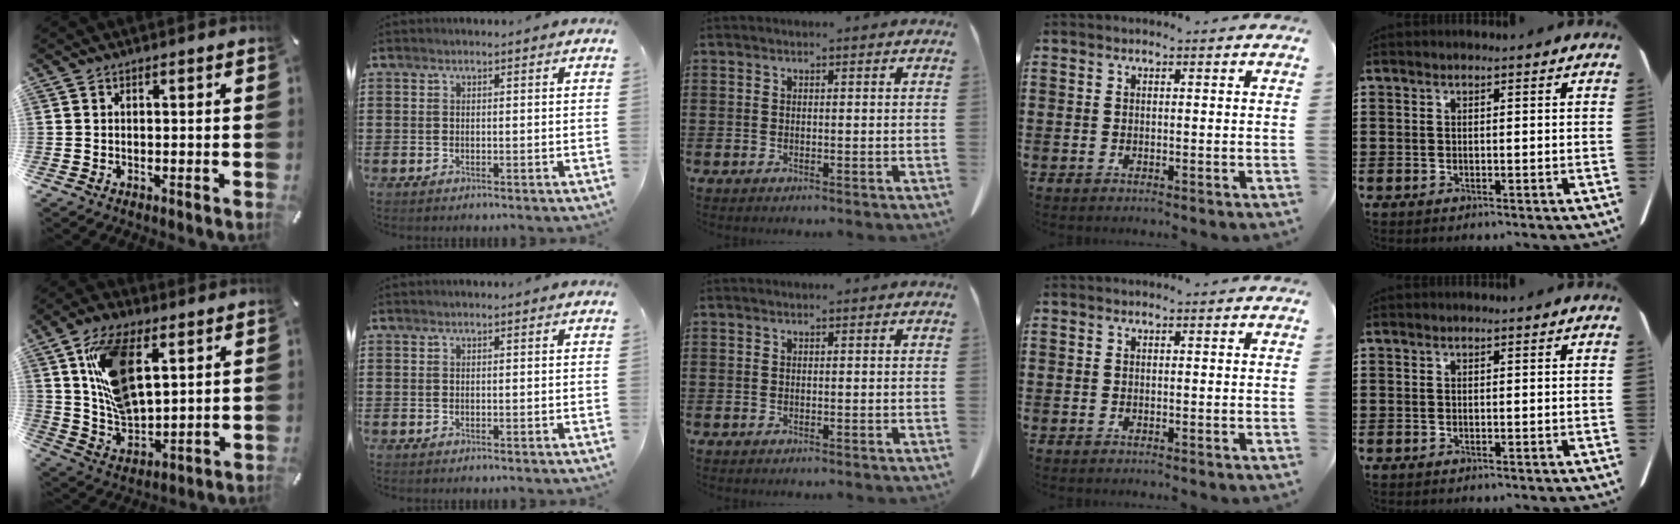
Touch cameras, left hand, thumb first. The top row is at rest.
{"thumb": {"total": 16.3, "force": [6.6, 9.1, 11.8], "torque": [-0.250, -0.011, 0.120]}}